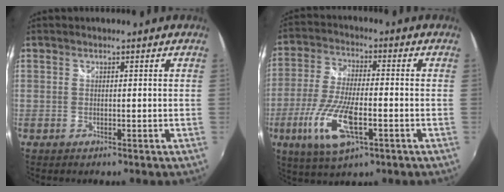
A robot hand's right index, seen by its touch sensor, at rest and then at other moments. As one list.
[{"total": 13.1, "force": [-5.0, 4.3, 11.4], "torque": [-0.245, -0.018, -0.094]}]